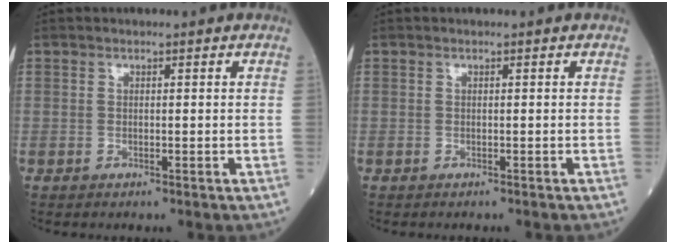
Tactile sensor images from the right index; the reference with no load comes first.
{"total": 0.6, "force": [-0.6, 0.1, 0.2], "torque": [0.000, 0.000, -0.010]}